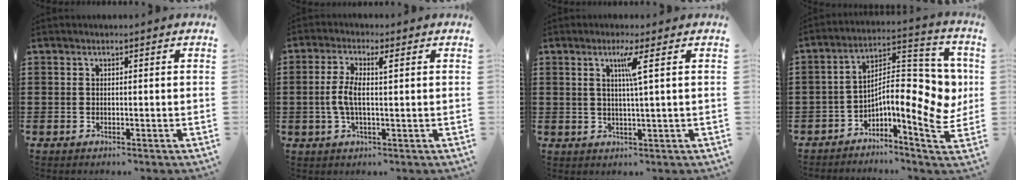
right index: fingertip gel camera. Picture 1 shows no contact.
{"total": 4.5, "force": [0.1, 1.0, 4.3], "torque": [-0.097, -0.001, -0.008]}
{"total": 4.0, "force": [1.4, -0.5, 3.7], "torque": [-0.074, -0.004, 0.019]}
{"total": 11.1, "force": [0.0, 4.1, 10.3], "torque": [-0.150, -0.026, -0.007]}